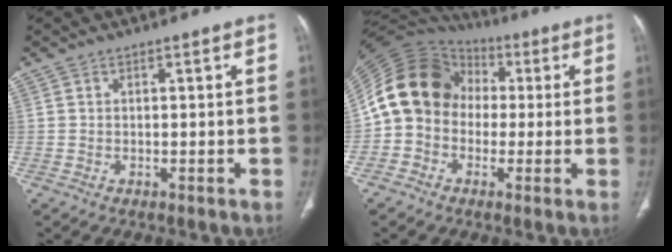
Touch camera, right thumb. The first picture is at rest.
{"total": 14.9, "force": [0.3, 12.6, 7.8], "torque": [-0.131, 0.039, -0.006]}